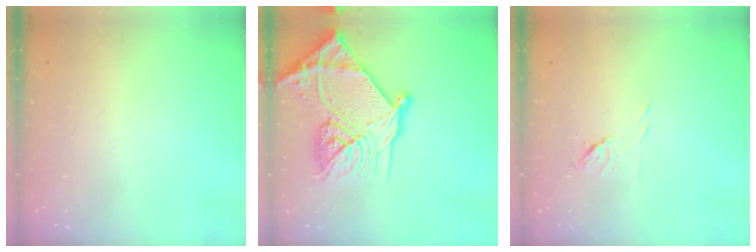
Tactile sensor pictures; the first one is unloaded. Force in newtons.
{"total": 30.3, "press": 30.1, "slide": 3.2}
{"total": 4.8, "press": 4.7, "slide": 1.0}